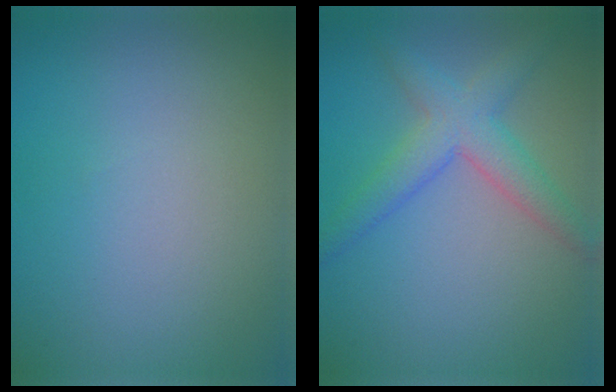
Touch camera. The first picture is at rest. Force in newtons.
{"total": 4.0, "press": 4.0, "slide": 0.2}